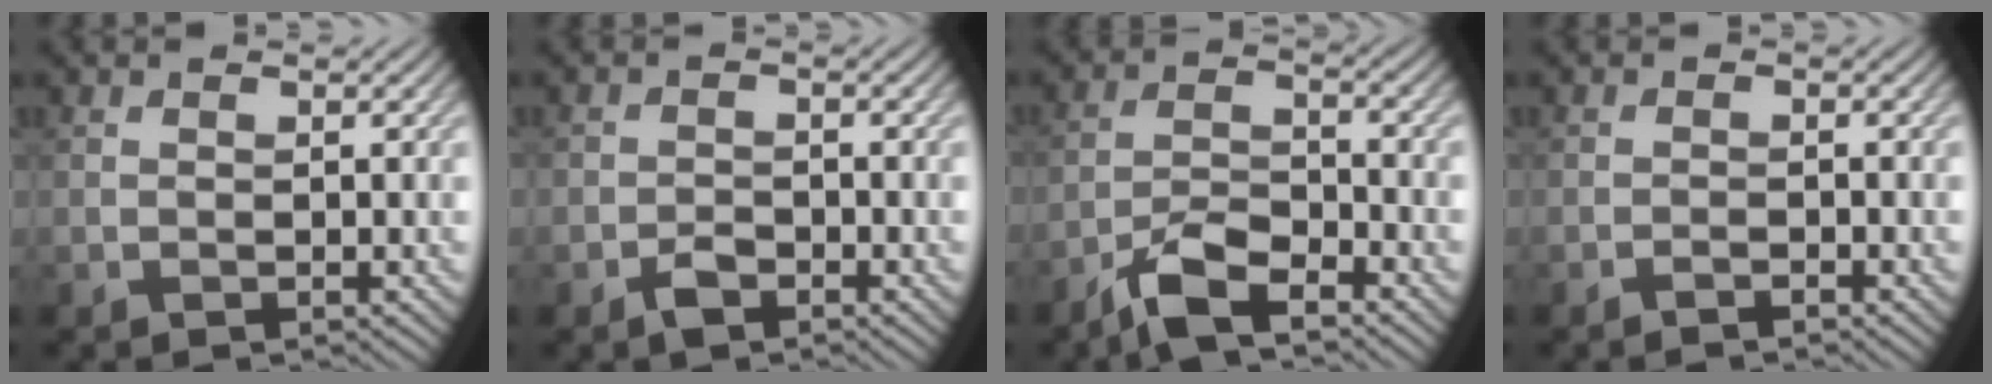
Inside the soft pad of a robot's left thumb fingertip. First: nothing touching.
{"total": 2.3, "force": [-1.6, 1.3, 1.1], "torque": [-0.019, 0.001, -0.032]}
{"total": 6.5, "force": [-5.0, 1.6, 3.8], "torque": [-0.076, 0.000, -0.102]}
{"total": 1.3, "force": [-1.1, 0.1, 0.7], "torque": [-0.011, 0.002, -0.022]}